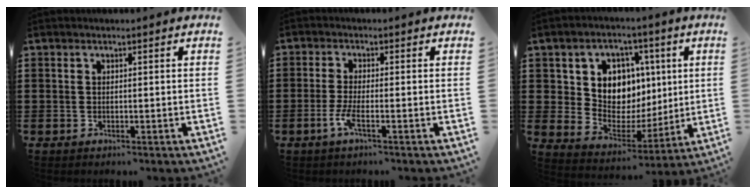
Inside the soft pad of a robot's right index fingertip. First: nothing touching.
{"total": 3.5, "force": [-1.7, 0.4, 3.0], "torque": [-0.072, -0.011, -0.036]}
{"total": 9.1, "force": [3.3, 7.7, 3.4], "torque": [-0.081, -0.020, 0.060]}